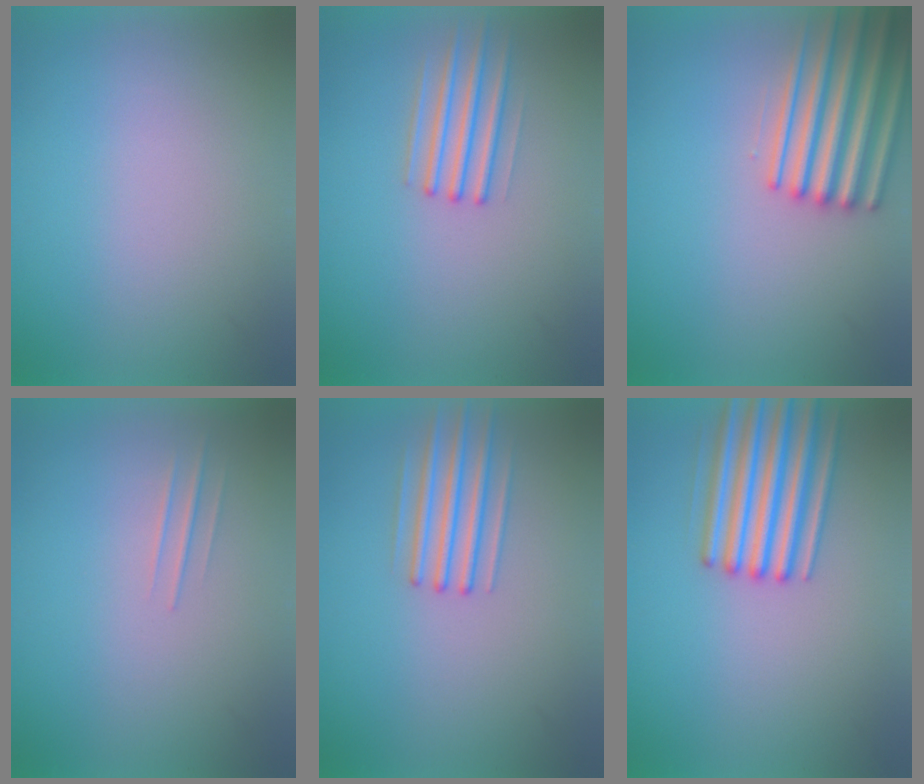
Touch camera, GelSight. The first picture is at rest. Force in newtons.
{"total": 2.1}
{"total": 5.0}
{"total": 1.1}
{"total": 2.6}
{"total": 4.8}